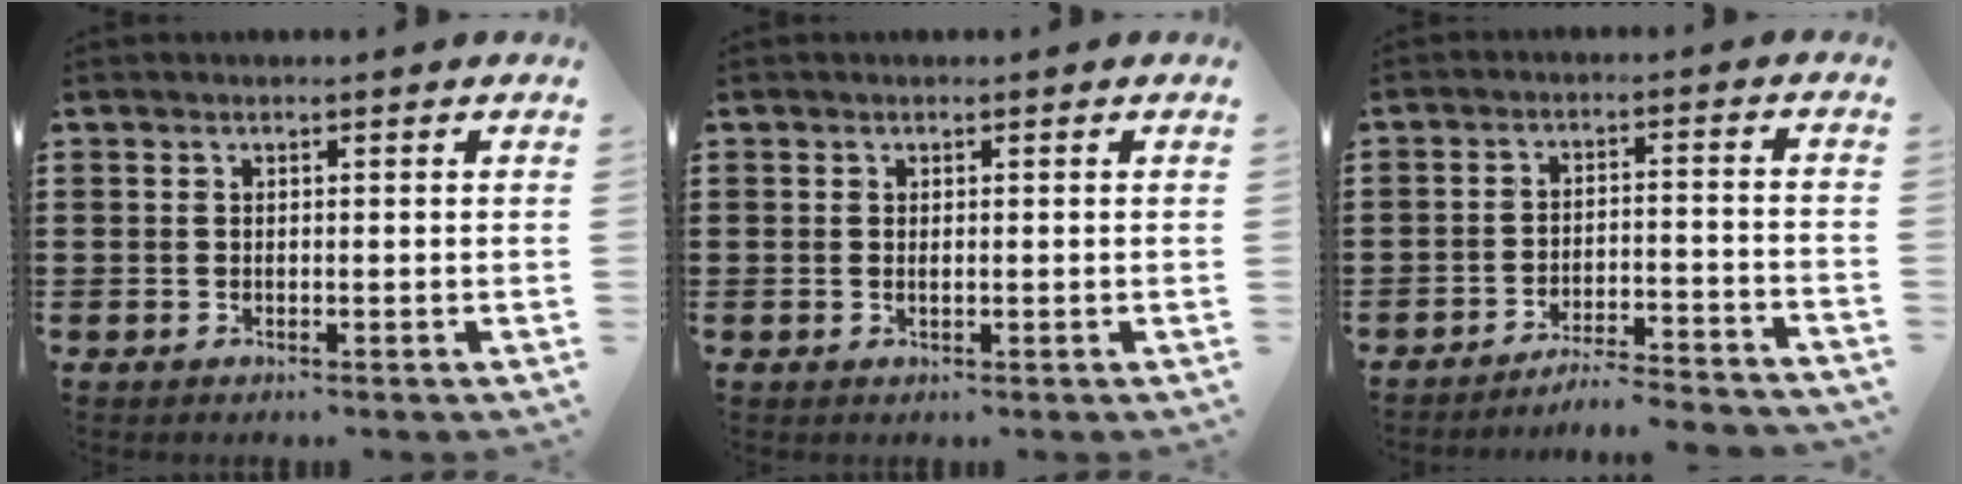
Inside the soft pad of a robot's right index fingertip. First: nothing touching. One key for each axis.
{"total": 0.6, "fx": 0.0, "fy": 0.1, "fz": 0.6, "tx": -0.012, "ty": -0.001, "tz": 0.001}
{"total": 4.8, "fx": -4.7, "fy": -0.3, "fz": 1.1, "tx": -0.022, "ty": -0.007, "tz": -0.094}